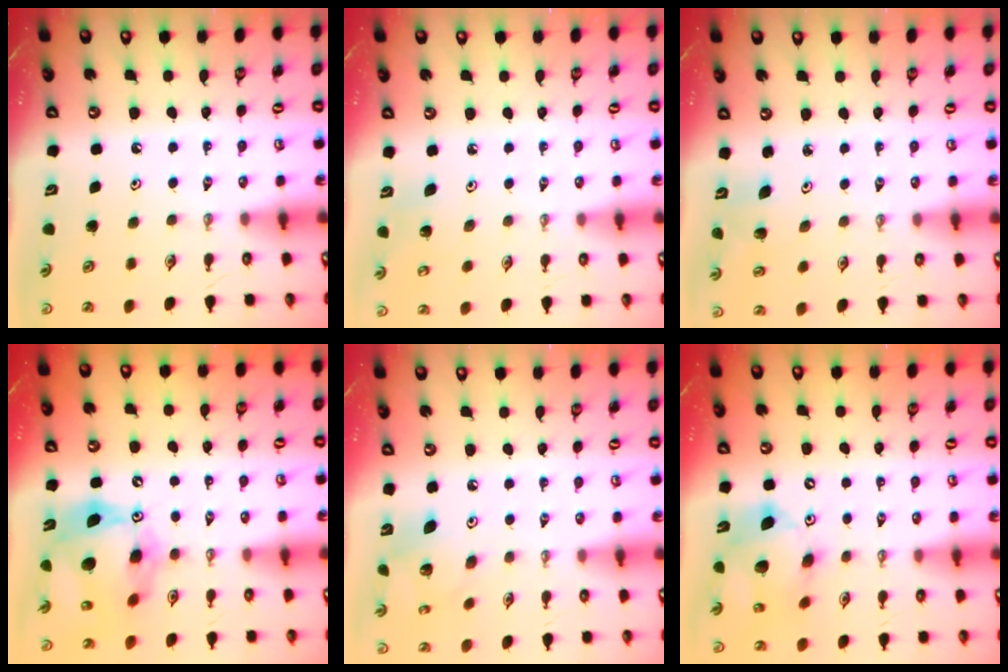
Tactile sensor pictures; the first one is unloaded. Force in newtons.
{"total": 4.8, "press": 4.7, "slide": 0.9}
{"total": 3.5, "press": 3.2, "slide": 1.4}
{"total": 15.7, "press": 15.6, "slide": 1.6}
{"total": 8.3, "press": 8.3, "slide": 0.1}
{"total": 13.9, "press": 13.7, "slide": 2.4}